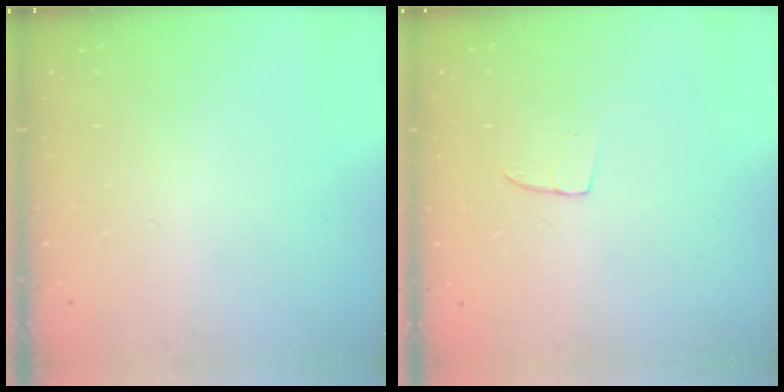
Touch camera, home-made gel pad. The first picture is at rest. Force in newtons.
{"total": 2.9, "press": 2.9, "slide": 0.2}